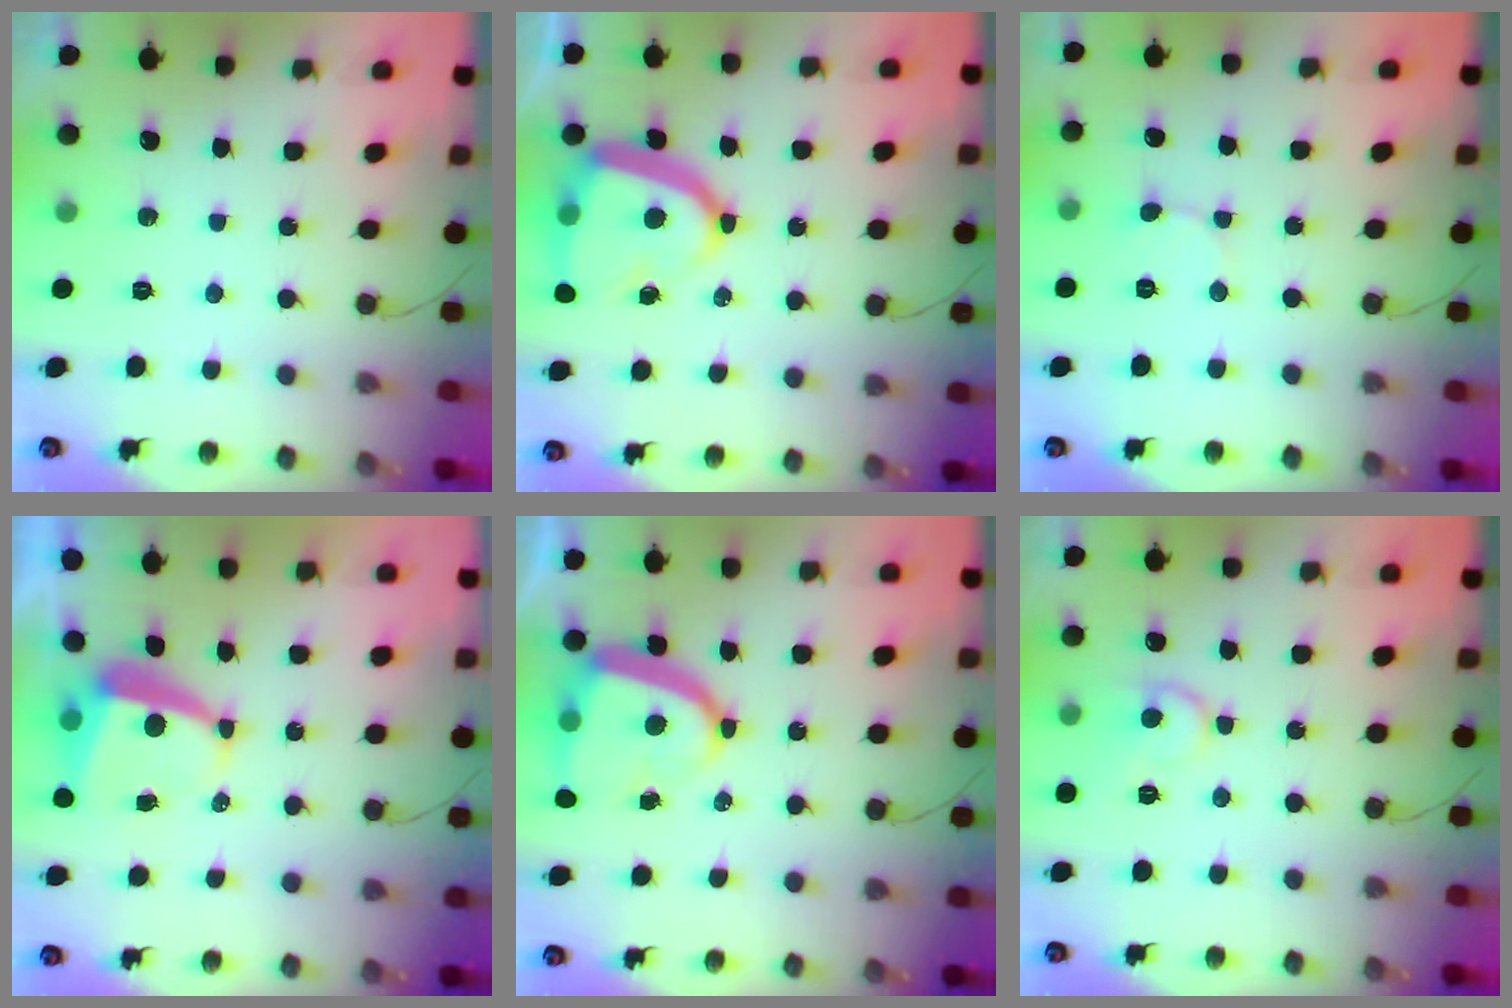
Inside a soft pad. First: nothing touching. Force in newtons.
{"total": 16.3, "press": 16.2, "slide": 1.7}
{"total": 0.9, "press": 0.9, "slide": 0.1}
{"total": 5.9, "press": 5.9, "slide": 0.3}
{"total": 13.2, "press": 13.2, "slide": 1.3}
{"total": 9.5, "press": 9.5, "slide": 0.8}